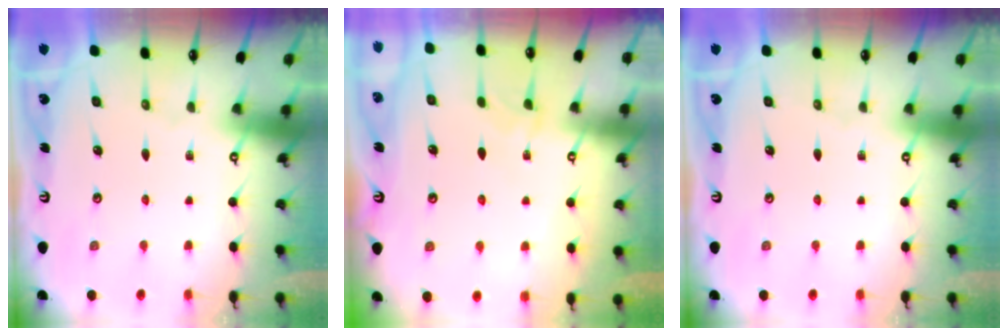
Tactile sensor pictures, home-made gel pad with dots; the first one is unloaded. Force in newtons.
{"total": 2.6, "press": 2.6, "slide": 0.3}
{"total": 0.0}